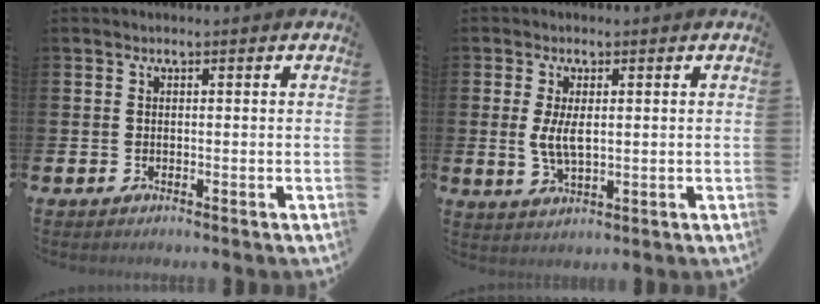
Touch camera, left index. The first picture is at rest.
{"total": 4.1, "force": [0.6, 1.7, 3.6], "torque": [-0.061, 0.000, 0.007]}